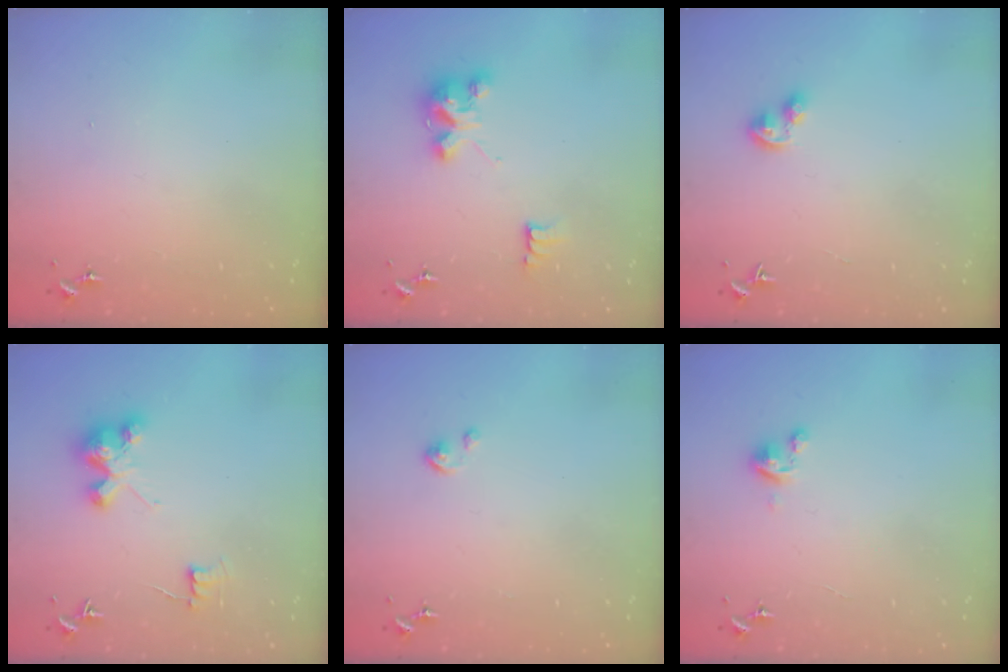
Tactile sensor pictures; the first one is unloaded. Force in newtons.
{"total": 9.2, "press": 9.2, "slide": 0.9}
{"total": 4.3, "press": 4.3, "slide": 0.5}
{"total": 6.9, "press": 6.9, "slide": 0.1}
{"total": 2.2, "press": 2.2, "slide": 0.2}
{"total": 2.8, "press": 2.8, "slide": 0.3}